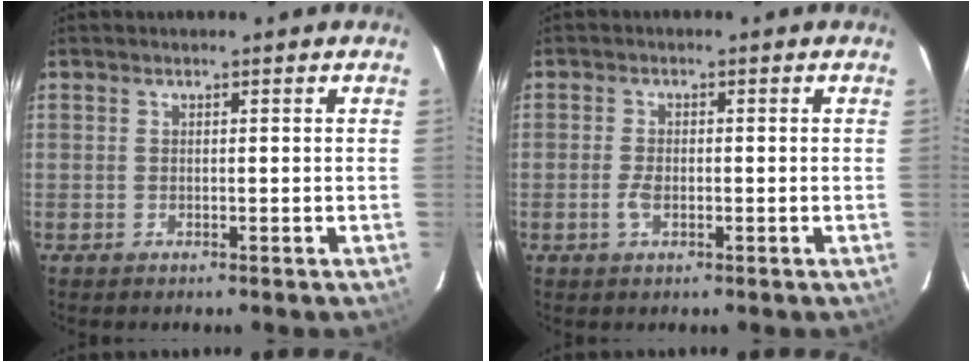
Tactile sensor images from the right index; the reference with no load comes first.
{"total": 2.6, "force": [-0.8, 1.3, 2.0], "torque": [-0.045, -0.001, -0.015]}